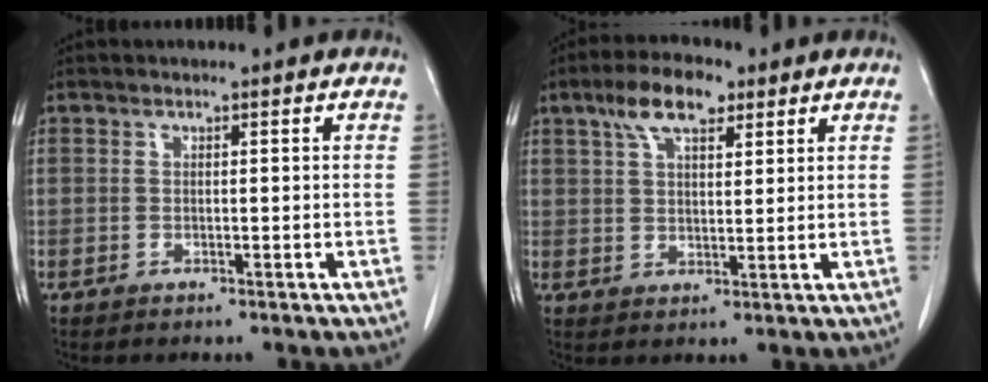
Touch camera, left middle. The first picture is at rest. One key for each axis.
{"total": 7.6, "fx": 4.7, "fy": 2.8, "fz": 5.4, "tx": -0.104, "ty": 0.018, "tz": 0.083}